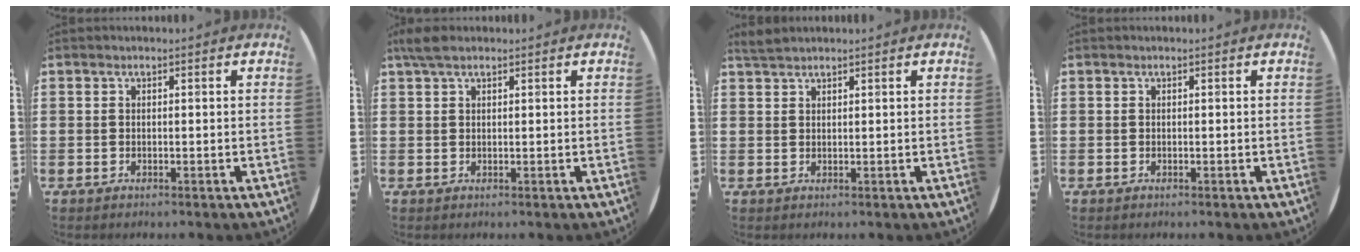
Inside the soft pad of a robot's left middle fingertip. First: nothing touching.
{"total": 2.3, "force": [1.7, 0.8, 1.3], "torque": [-0.030, 0.006, 0.030]}
{"total": 1.6, "force": [1.5, 0.1, 0.4], "torque": [-0.010, 0.002, 0.030]}
{"total": 0.0}